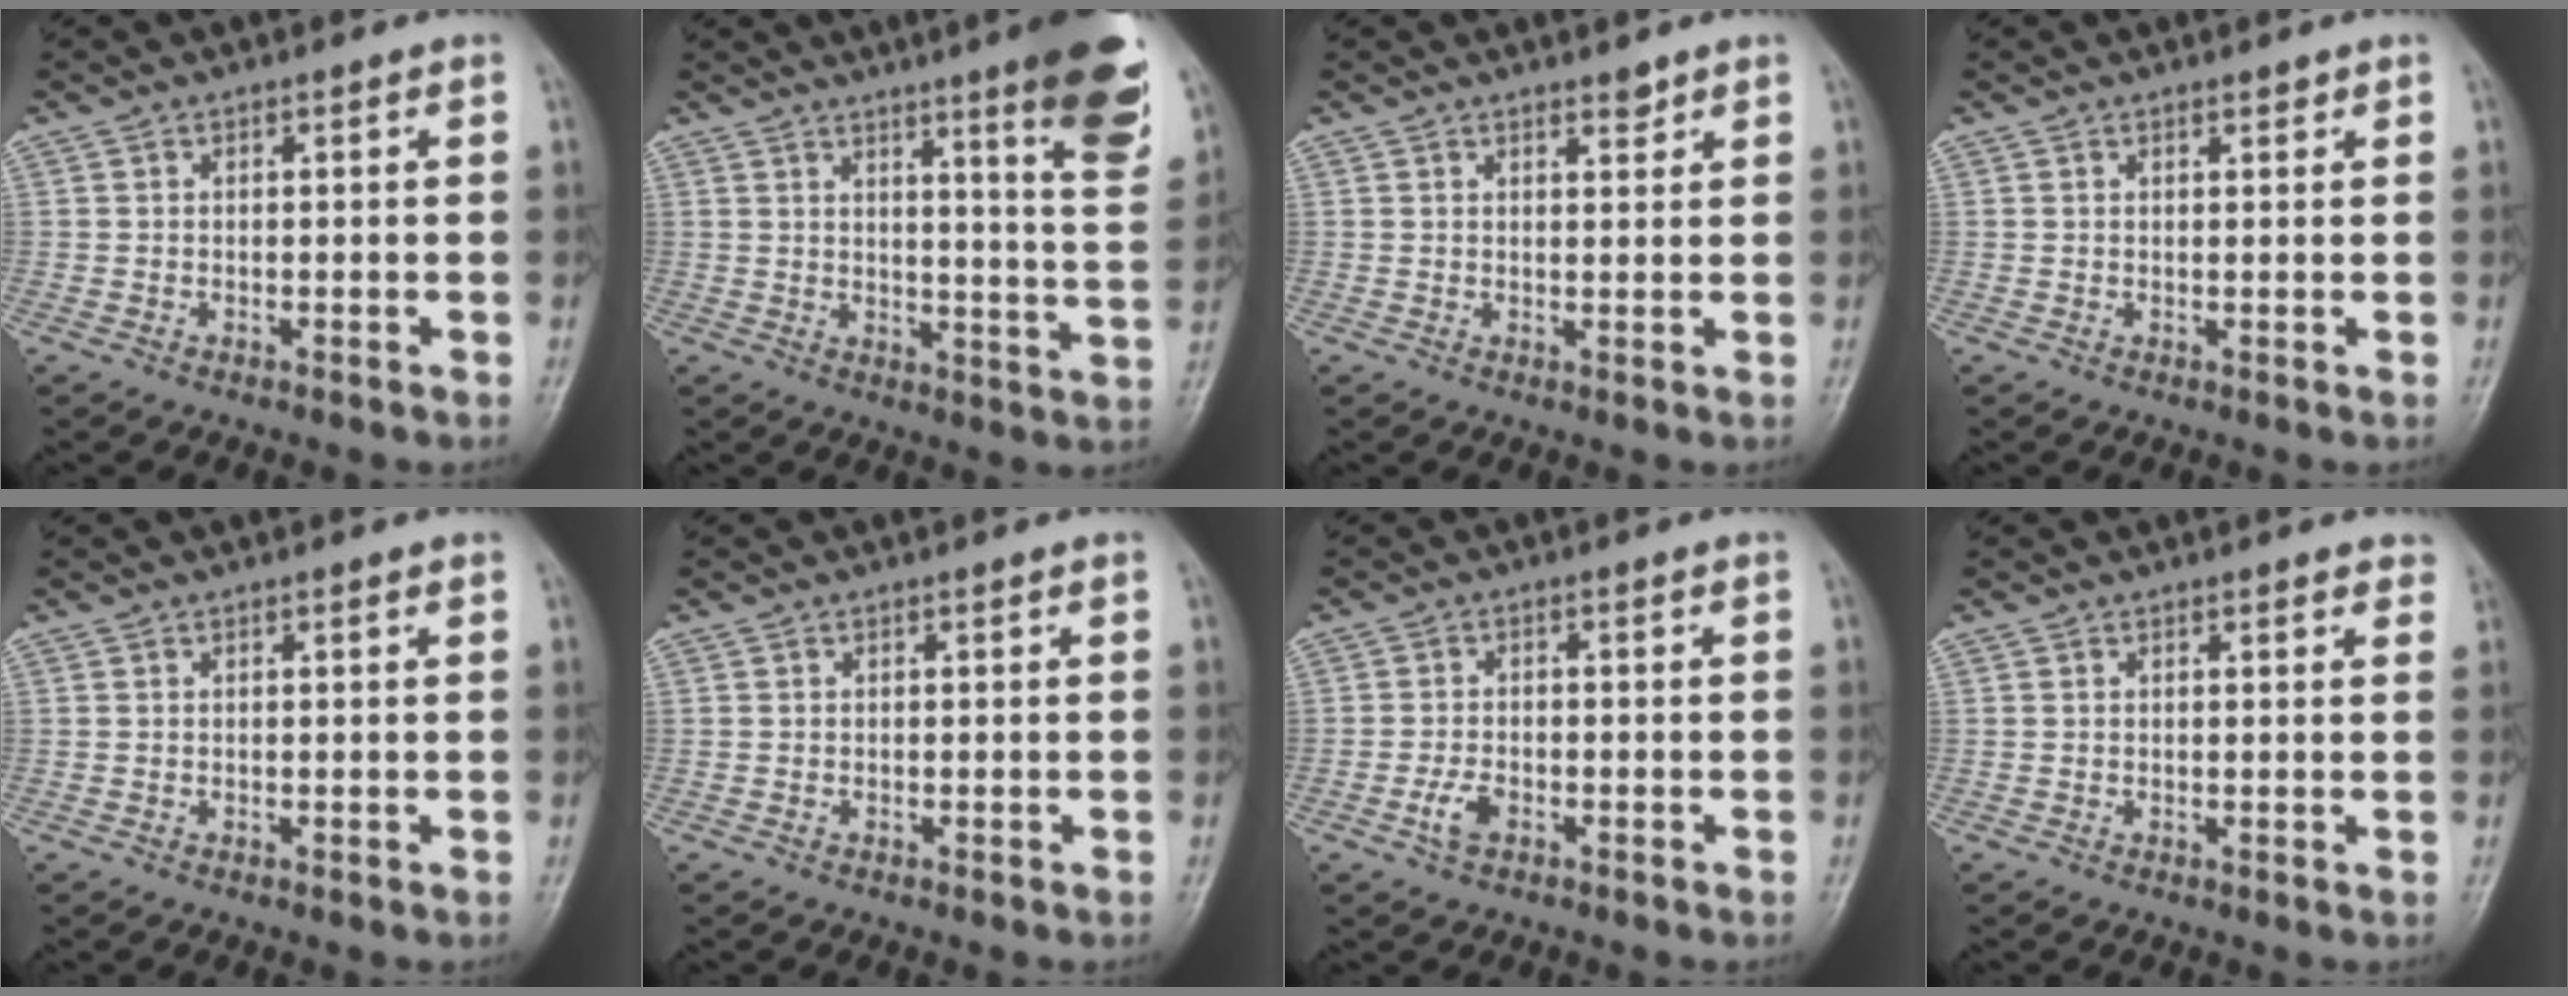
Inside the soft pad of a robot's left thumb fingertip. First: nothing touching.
{"total": 15.3, "force": [9.0, 1.7, 12.2], "torque": [-0.142, -0.054, 0.114]}
{"total": 1.9, "force": [1.6, 0.6, 0.8], "torque": [-0.005, -0.012, 0.024]}
{"total": 0.9, "force": [0.8, 0.2, 0.4], "torque": [-0.007, -0.006, 0.012]}
{"total": 0.6, "force": [0.4, 0.0, 0.4], "torque": [-0.009, -0.001, 0.006]}
{"total": 0.0}
{"total": 3.1, "force": [-1.4, 1.7, 2.2], "torque": [-0.047, 0.008, -0.027]}
{"total": 2.3, "force": [1.9, 0.7, 1.2], "torque": [-0.001, -0.001, 0.017]}